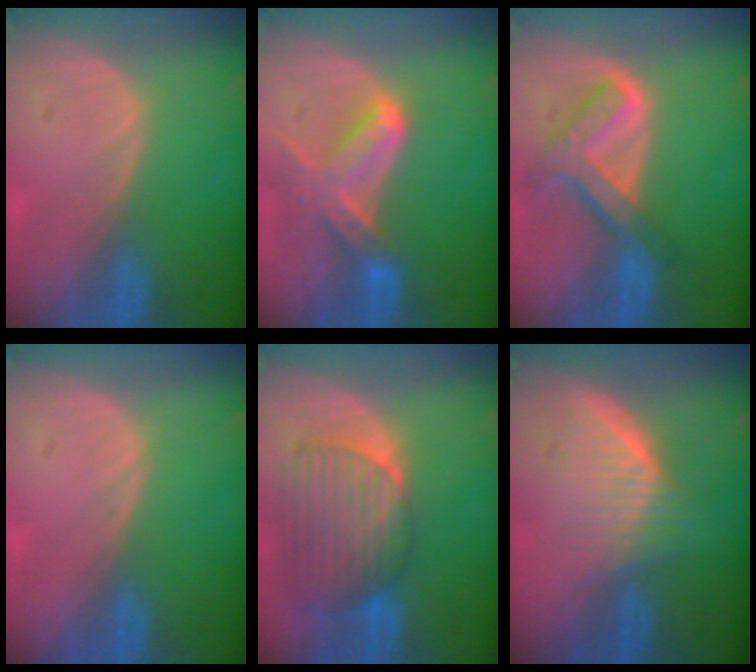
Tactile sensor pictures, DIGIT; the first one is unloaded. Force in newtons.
{"total": 7.0, "press": 6.5, "slide": 2.6}
{"total": 7.7, "press": 6.5, "slide": 4.2}
{"total": 0.0}
{"total": 10.0, "press": 8.6, "slide": 5.0}
{"total": 5.6, "press": 5.5, "slide": 1.1}